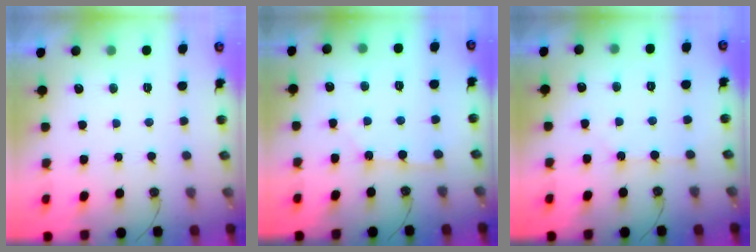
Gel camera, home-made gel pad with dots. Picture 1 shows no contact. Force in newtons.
{"total": 2.2, "press": 2.2, "slide": 0.4}
{"total": 3.4, "press": 3.4, "slide": 0.5}